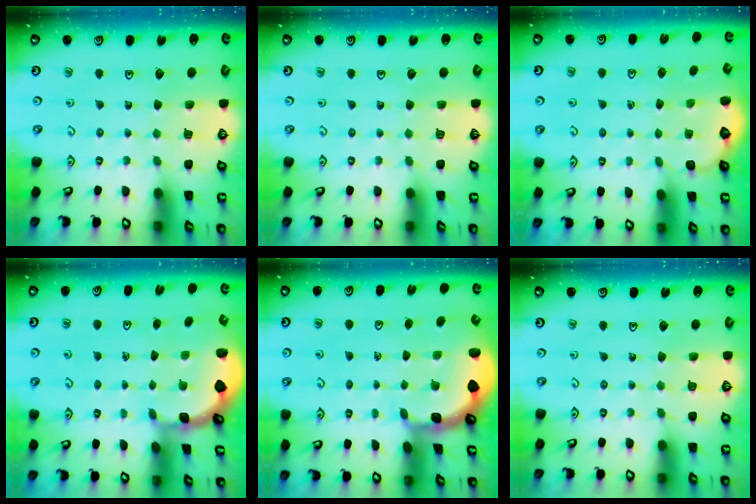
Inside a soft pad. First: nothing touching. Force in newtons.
{"total": 0.0}
{"total": 1.6, "press": 0.7, "slide": 1.5}
{"total": 0.8, "press": 0.8, "slide": 0.2}
{"total": 1.5, "press": 1.2, "slide": 0.7}
{"total": 0.0}